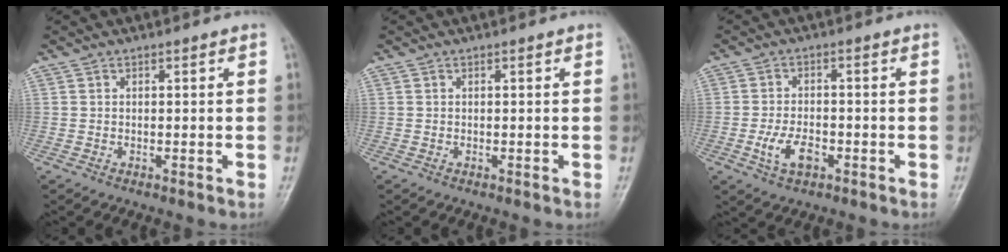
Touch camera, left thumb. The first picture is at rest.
{"total": 0.0}
{"total": 5.5, "force": [-2.1, 3.1, 4.0], "torque": [-0.077, 0.010, -0.038]}